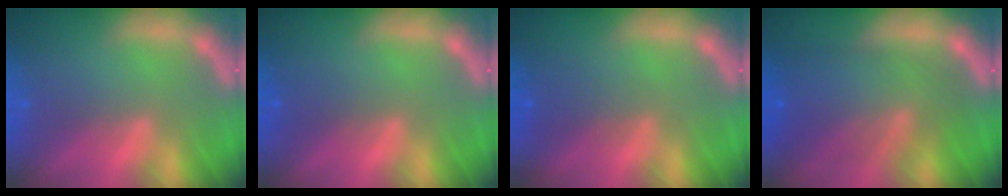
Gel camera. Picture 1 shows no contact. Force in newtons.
{"total": 1.4}
{"total": 2.5}
{"total": 9.0}